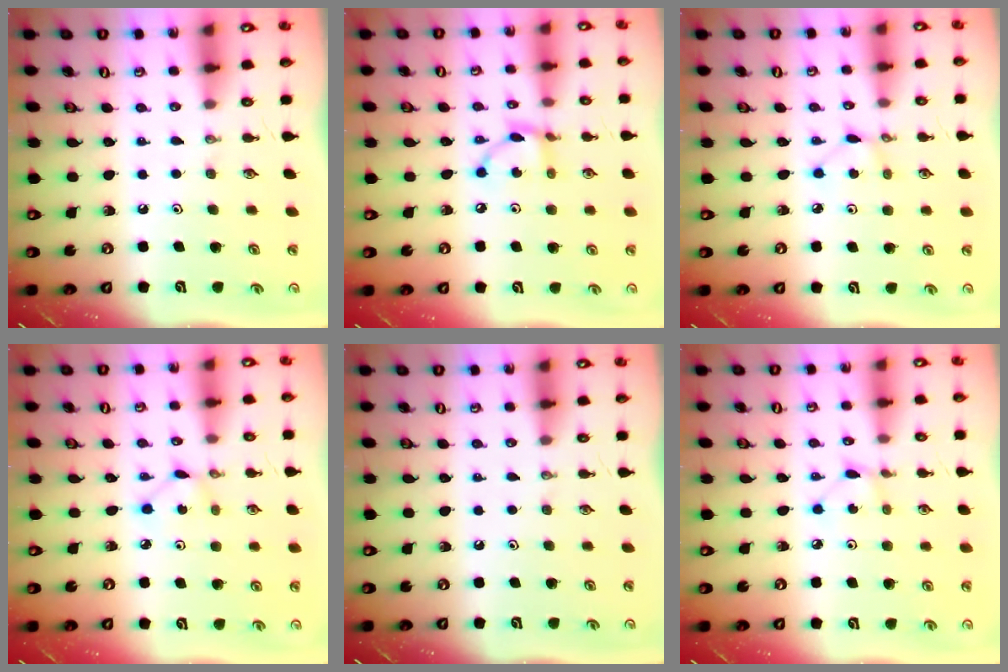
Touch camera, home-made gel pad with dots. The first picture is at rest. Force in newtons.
{"total": 6.8, "press": 6.8, "slide": 0.2}
{"total": 2.2, "press": 2.2, "slide": 0.3}
{"total": 2.3, "press": 2.3, "slide": 0.2}
{"total": 0.0}
{"total": 1.3, "press": 1.3, "slide": 0.1}